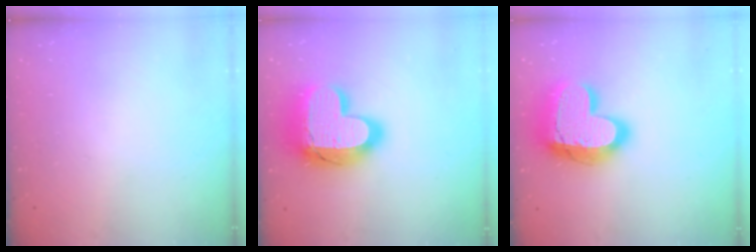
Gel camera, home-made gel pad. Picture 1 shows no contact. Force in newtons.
{"total": 22.3, "press": 22.3, "slide": 1.5}
{"total": 21.7, "press": 21.6, "slide": 1.9}